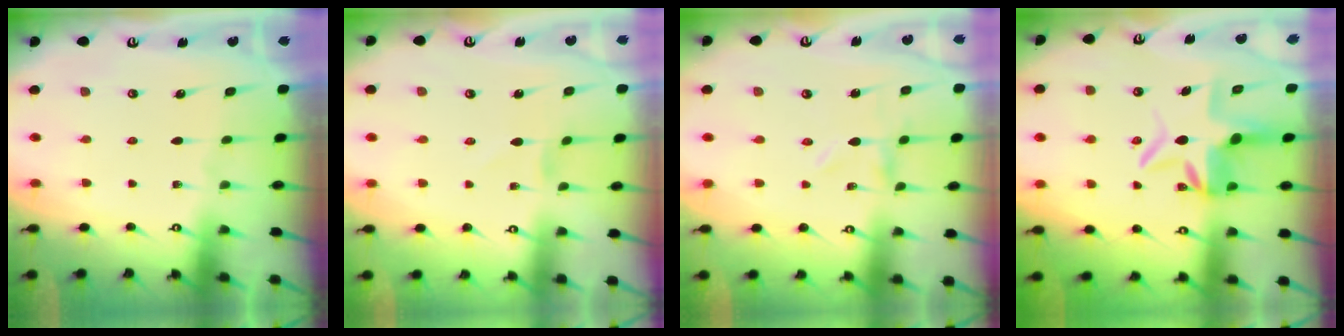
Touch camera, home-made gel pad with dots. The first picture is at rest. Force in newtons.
{"total": 0.5, "press": 0.5, "slide": 0.1}
{"total": 0.0}
{"total": 6.8, "press": 6.8, "slide": 0.8}